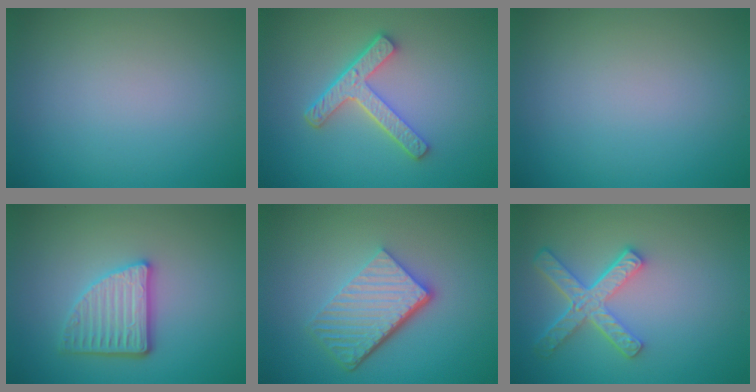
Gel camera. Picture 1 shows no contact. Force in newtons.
{"total": 4.5, "press": 3.3, "slide": 3.0}
{"total": 0.0}
{"total": 3.9, "press": 3.3, "slide": 2.1}
{"total": 6.0, "press": 4.1, "slide": 4.3}
{"total": 4.7, "press": 3.5, "slide": 3.1}